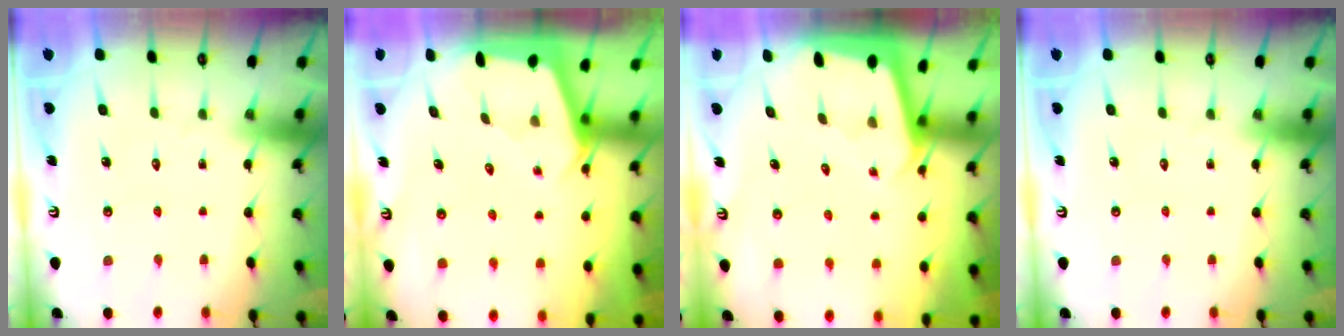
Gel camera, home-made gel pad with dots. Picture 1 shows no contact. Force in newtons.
{"total": 2.1, "press": 2.1, "slide": 0.3}
{"total": 1.9, "press": 1.9, "slide": 0.1}
{"total": 0.0}